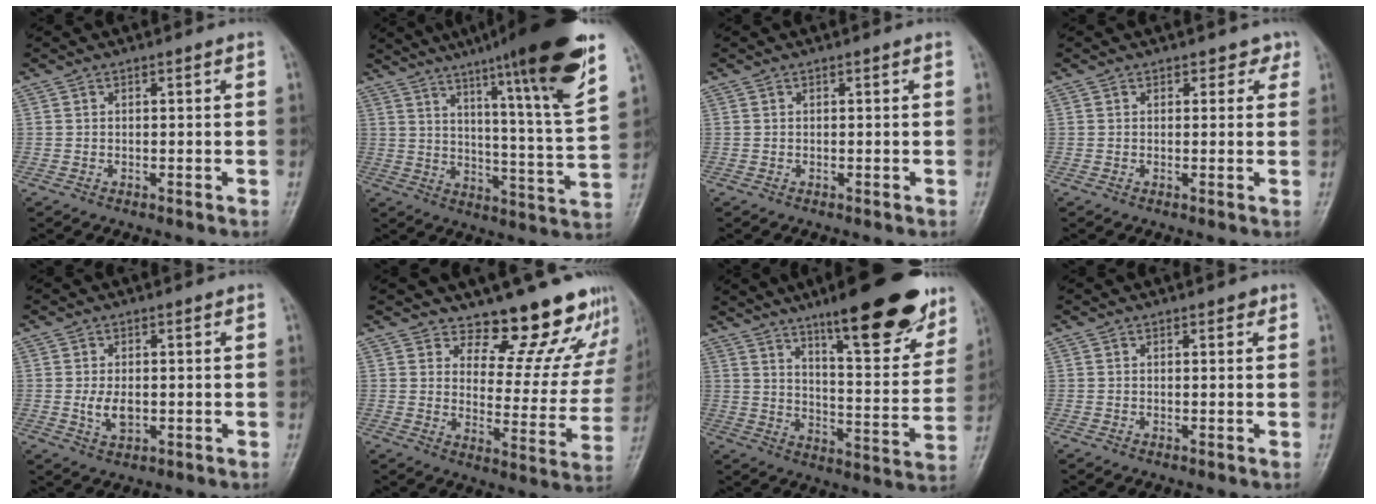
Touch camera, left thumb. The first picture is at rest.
{"total": 22.7, "force": [14.5, 1.0, 17.4], "torque": [-0.237, -0.059, 0.210]}
{"total": 0.0}
{"total": 2.1, "force": [1.3, 1.6, 0.4], "torque": [0.025, -0.004, 0.009]}
{"total": 4.1, "force": [-0.3, 2.6, 3.2], "torque": [-0.054, -0.006, -0.001]}
{"total": 16.3, "force": [14.5, 6.1, 4.3], "torque": [0.009, -0.124, 0.175]}
{"total": 23.5, "force": [15.1, 6.1, 17.0], "torque": [-0.199, -0.062, 0.225]}
{"total": 1.4, "force": [0.8, 0.8, 0.7], "torque": [0.004, -0.002, 0.007]}